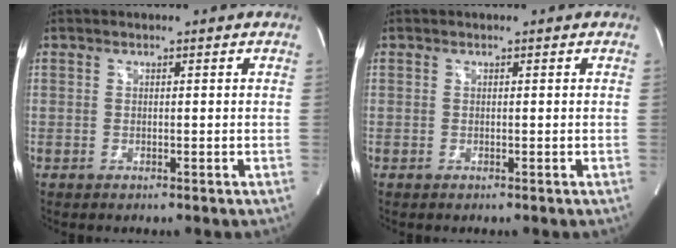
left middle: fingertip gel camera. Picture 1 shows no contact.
{"total": 0.0}